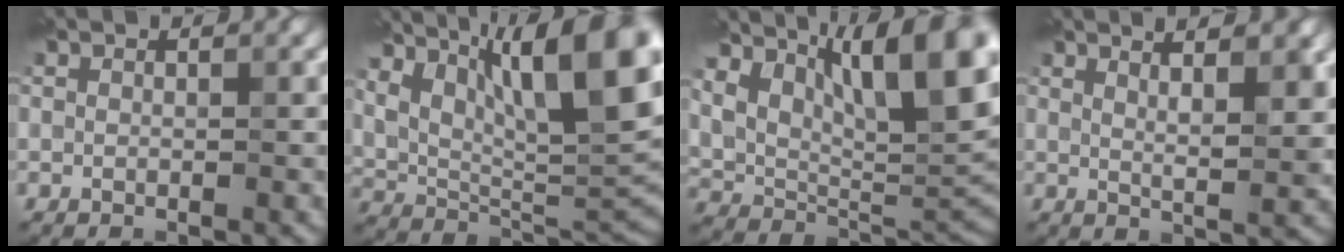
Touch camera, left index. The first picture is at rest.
{"total": 14.8, "force": [6.8, 5.3, 12.1], "torque": [-0.182, 0.019, 0.112]}
{"total": 13.0, "force": [6.1, 5.3, 10.2], "torque": [-0.155, 0.006, 0.104]}
{"total": 4.8, "force": [2.8, 1.1, 3.8], "torque": [-0.043, 0.016, 0.027]}